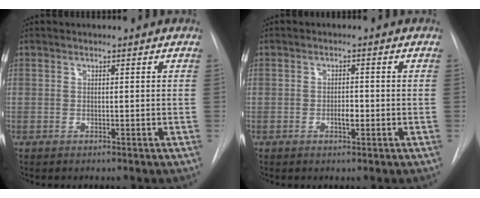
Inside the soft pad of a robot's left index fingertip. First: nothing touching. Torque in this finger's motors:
{"motor_torque": [0.50, 0.21, 0.03, 0.00]}